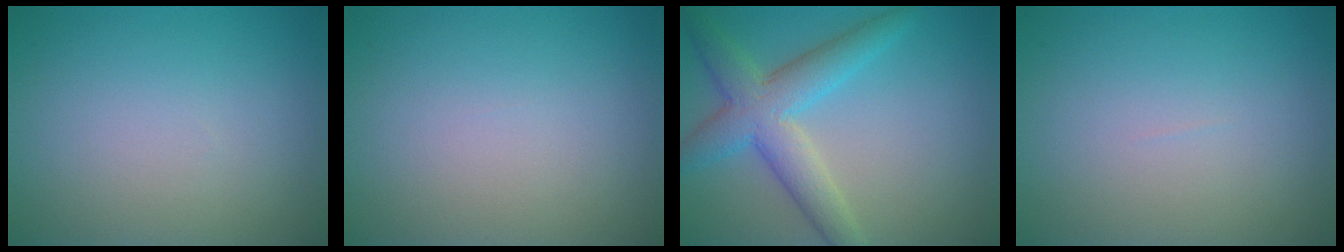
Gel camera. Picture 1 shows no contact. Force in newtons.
{"total": 0.0}
{"total": 5.6, "press": 5.6, "slide": 0.3}
{"total": 0.0}